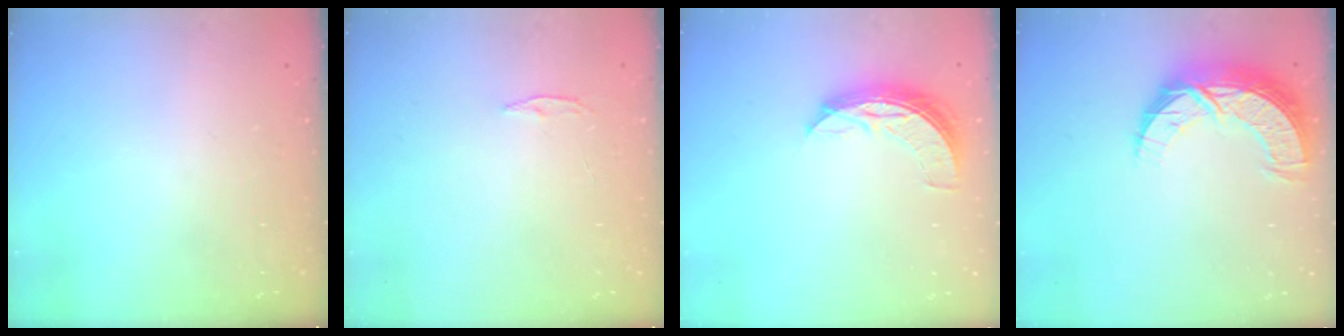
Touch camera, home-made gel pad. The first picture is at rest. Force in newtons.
{"total": 3.2, "press": 3.2, "slide": 0.4}
{"total": 7.7, "press": 7.7, "slide": 0.4}
{"total": 11.7, "press": 11.6, "slide": 0.9}